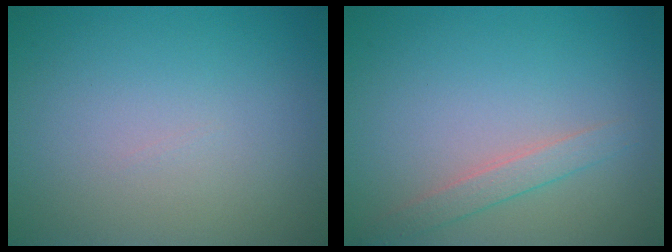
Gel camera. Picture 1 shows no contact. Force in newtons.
{"total": 1.7, "press": 1.7, "slide": 0.1}